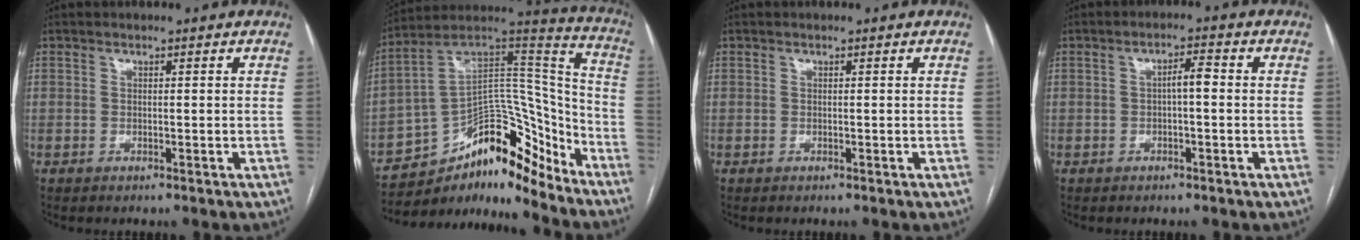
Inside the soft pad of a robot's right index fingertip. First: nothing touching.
{"total": 18.7, "force": [-14.1, 7.4, 9.8], "torque": [-0.144, 0.080, -0.227]}
{"total": 0.0}
{"total": 2.6, "force": [-0.1, 0.6, 2.5], "torque": [-0.040, 0.007, -0.003]}